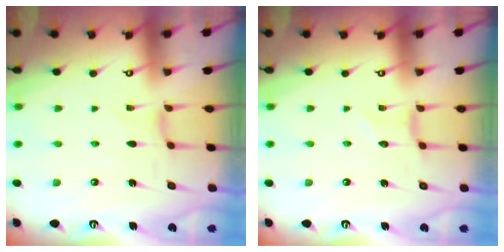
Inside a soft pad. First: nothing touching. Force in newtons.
{"total": 0.0}